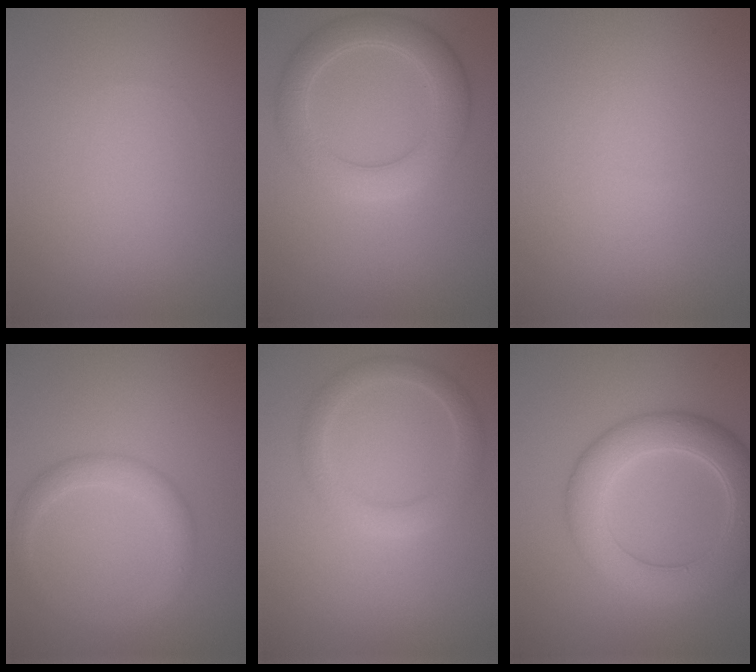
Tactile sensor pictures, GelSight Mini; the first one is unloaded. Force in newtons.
{"total": 4.8, "press": 4.8, "slide": 0.4}
{"total": 0.0}
{"total": 2.8, "press": 2.8, "slide": 0.1}
{"total": 2.8, "press": 2.8, "slide": 0.1}
{"total": 6.6, "press": 6.6, "slide": 0.3}